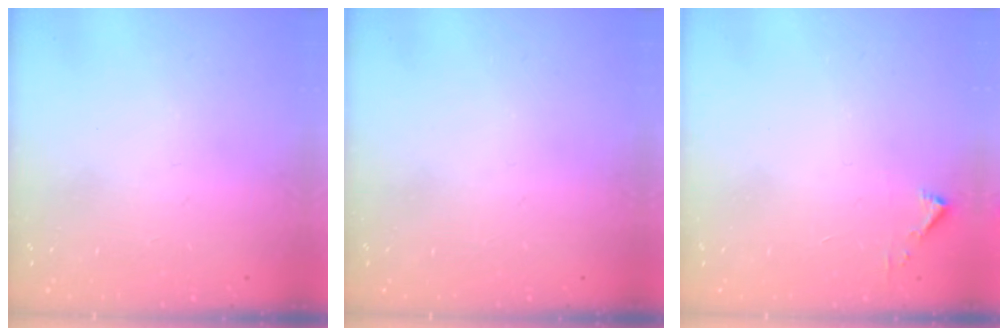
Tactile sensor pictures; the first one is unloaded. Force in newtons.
{"total": 0.0}
{"total": 2.3, "press": 2.3, "slide": 0.2}